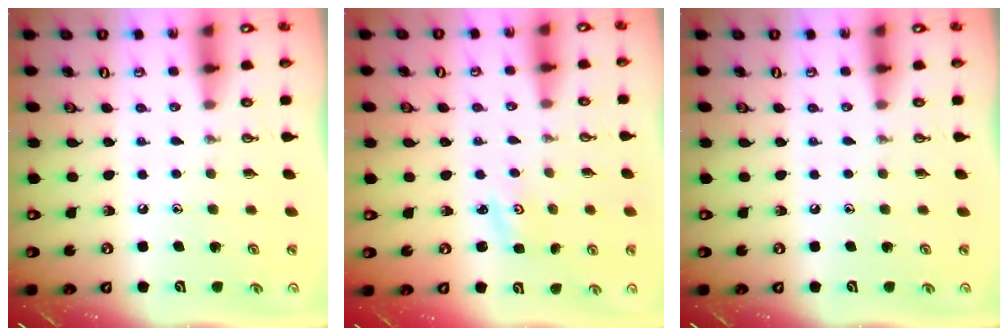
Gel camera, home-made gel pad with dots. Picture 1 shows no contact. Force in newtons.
{"total": 1.0, "press": 0.9, "slide": 0.2}
{"total": 0.0}